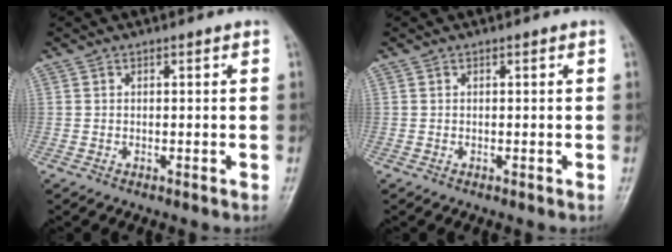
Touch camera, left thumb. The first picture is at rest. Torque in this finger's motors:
{"motor_torque": [-0.01, 0.01, -0.02, 0.00, 0.00]}